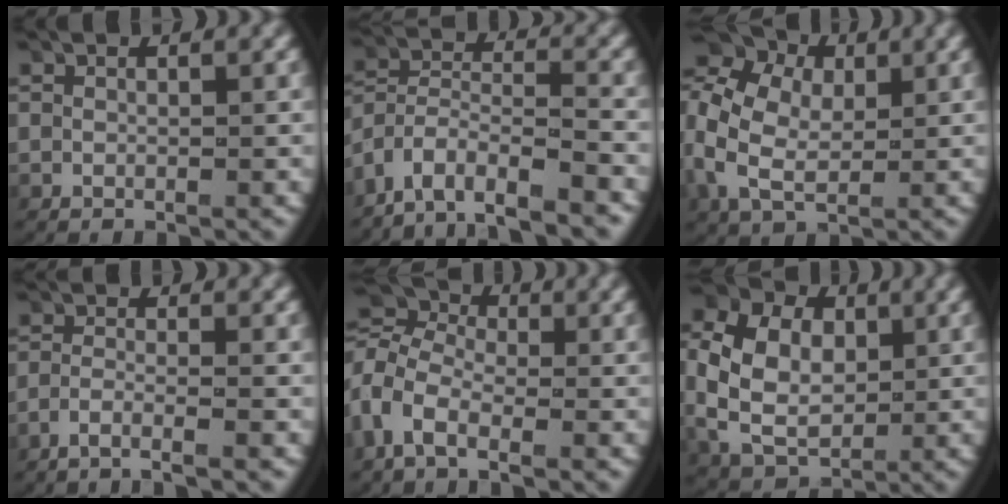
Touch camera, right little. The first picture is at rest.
{"total": 8.6, "force": [-5.6, 5.7, 3.4], "torque": [-0.092, -0.042, -0.094]}
{"total": 10.2, "force": [2.5, 8.2, 5.5], "torque": [-0.129, 0.000, 0.031]}
{"total": 3.5, "force": [-2.9, 0.0, 1.8], "torque": [-0.044, -0.009, -0.047]}
{"total": 7.8, "force": [1.0, 6.6, 4.2], "torque": [-0.098, 0.001, -0.002]}
{"total": 10.1, "force": [0.6, 8.3, 5.8], "torque": [-0.143, -0.019, 0.014]}